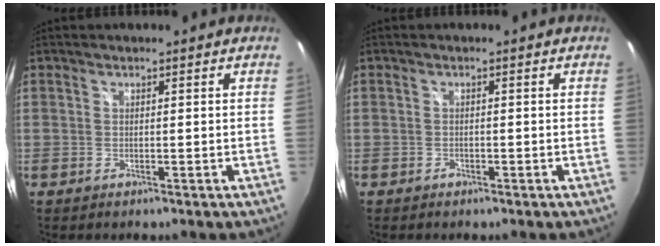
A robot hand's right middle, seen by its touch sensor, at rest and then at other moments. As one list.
[{"total": 0.8, "force": [-0.6, 0.5, 0.1], "torque": [-0.002, -0.001, -0.011]}]